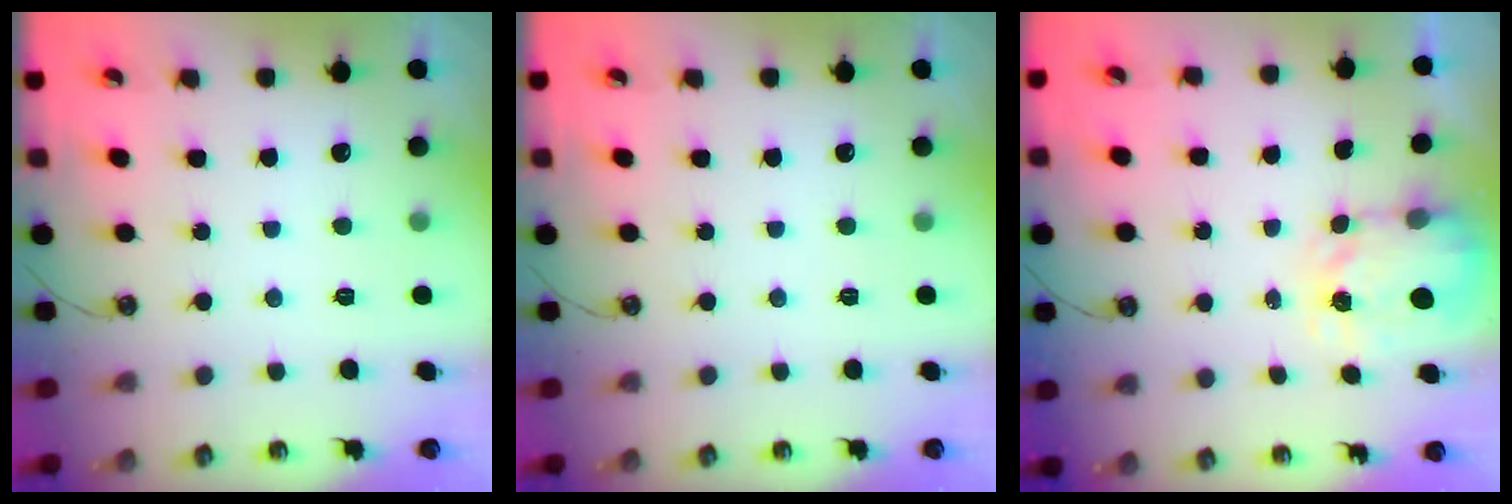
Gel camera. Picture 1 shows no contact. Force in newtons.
{"total": 0.0}
{"total": 3.6, "press": 3.5, "slide": 0.4}